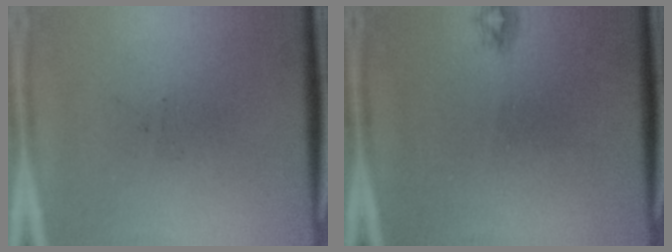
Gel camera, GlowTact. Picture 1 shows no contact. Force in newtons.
{"total": 0.6}